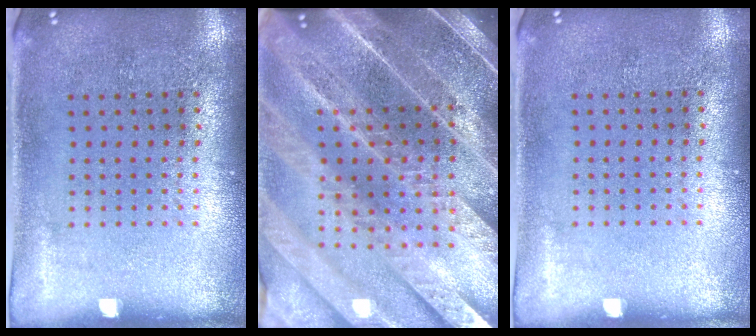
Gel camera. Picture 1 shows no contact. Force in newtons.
{"total": 5.6, "press": 4.7, "slide": 3.0}
{"total": 0.0}